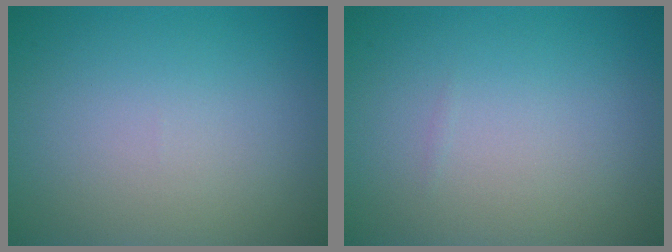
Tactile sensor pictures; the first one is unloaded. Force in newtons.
{"total": 0.0}